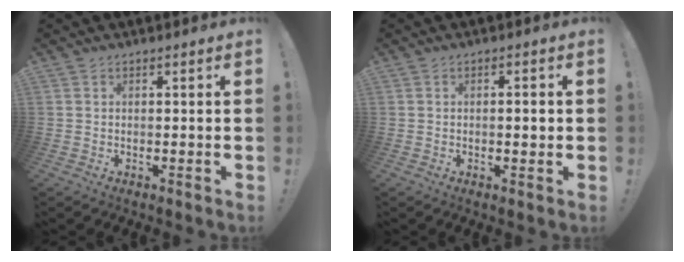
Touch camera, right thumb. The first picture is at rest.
{"total": 2.0, "force": [-0.3, 0.3, 2.0], "torque": [-0.021, -0.002, -0.011]}